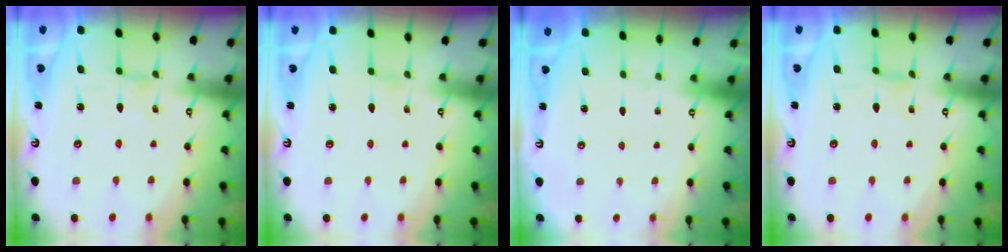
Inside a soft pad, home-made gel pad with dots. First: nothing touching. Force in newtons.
{"total": 0.0}
{"total": 0.0}
{"total": 0.5, "press": 0.5, "slide": 0.2}